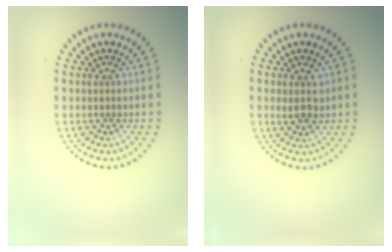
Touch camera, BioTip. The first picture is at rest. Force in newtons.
{"total": 2.0, "press": 1.8, "slide": 0.7}